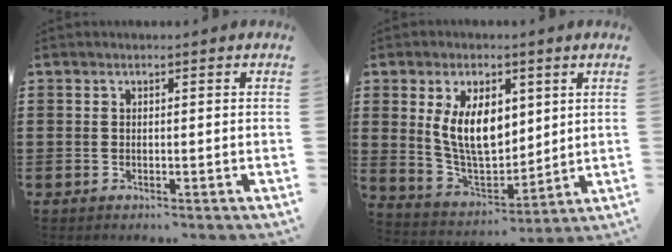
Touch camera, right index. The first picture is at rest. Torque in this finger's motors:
{"motor_torque": [1.60, 0.53, 1.05, 0.21]}